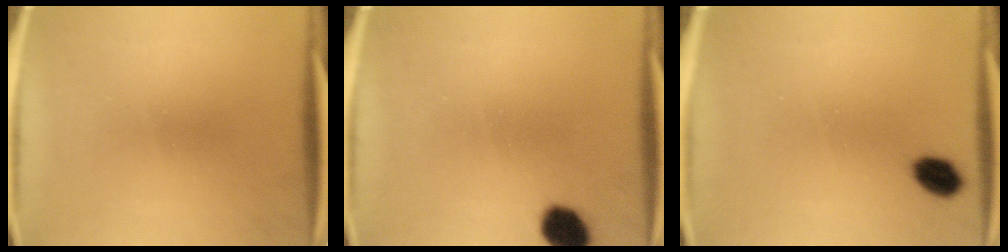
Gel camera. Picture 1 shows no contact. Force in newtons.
{"total": 6.4}
{"total": 5.1}